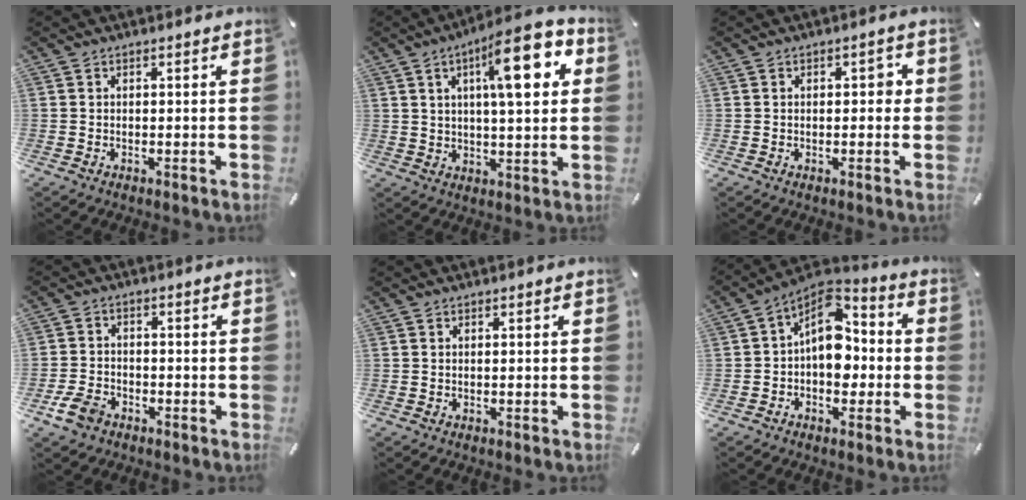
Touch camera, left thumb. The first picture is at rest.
{"total": 16.5, "force": [6.6, 5.6, 14.0], "torque": [-0.196, -0.021, 0.098]}
{"total": 2.1, "force": [0.2, 1.2, 1.7], "torque": [-0.008, 0.000, -0.005]}
{"total": 5.7, "force": [-3.1, 4.1, 2.4], "torque": [-0.053, 0.017, -0.058]}
{"total": 0.0}
{"total": 11.1, "force": [0.2, 8.0, 7.7], "torque": [-0.114, -0.011, 0.001]}